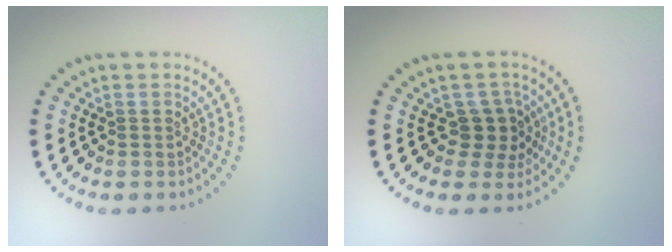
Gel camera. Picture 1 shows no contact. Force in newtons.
{"total": 2.7, "press": 2.1, "slide": 1.6}